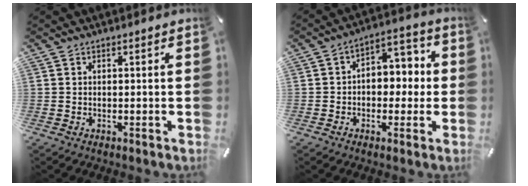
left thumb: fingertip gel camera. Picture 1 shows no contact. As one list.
[{"total": 6.5, "force": [-1.0, 5.2, 3.9], "torque": [-0.040, 0.006, -0.027]}]